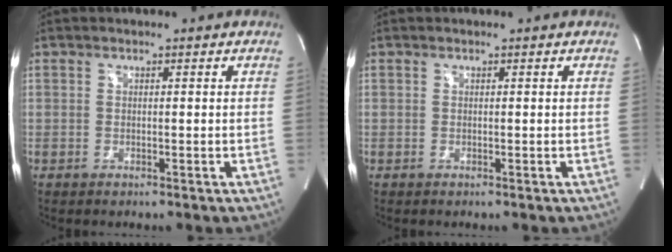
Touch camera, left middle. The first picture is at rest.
{"total": 0.0}